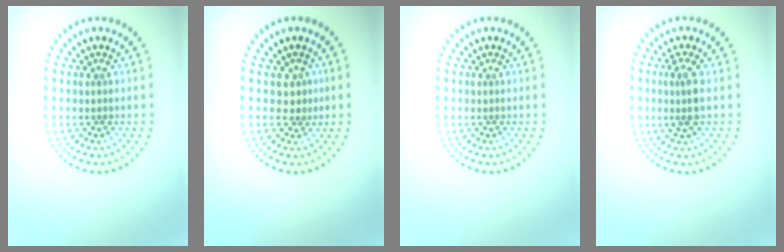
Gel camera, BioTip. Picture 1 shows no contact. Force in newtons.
{"total": 1.2, "press": 0.8, "slide": 0.8}
{"total": 0.0}
{"total": 2.2, "press": 1.8, "slide": 1.2}